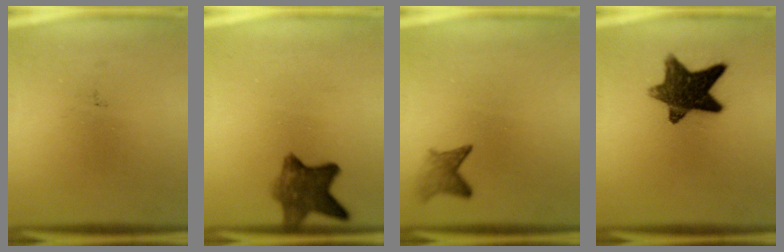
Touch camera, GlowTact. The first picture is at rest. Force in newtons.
{"total": 7.0}
{"total": 2.4}
{"total": 12.3}